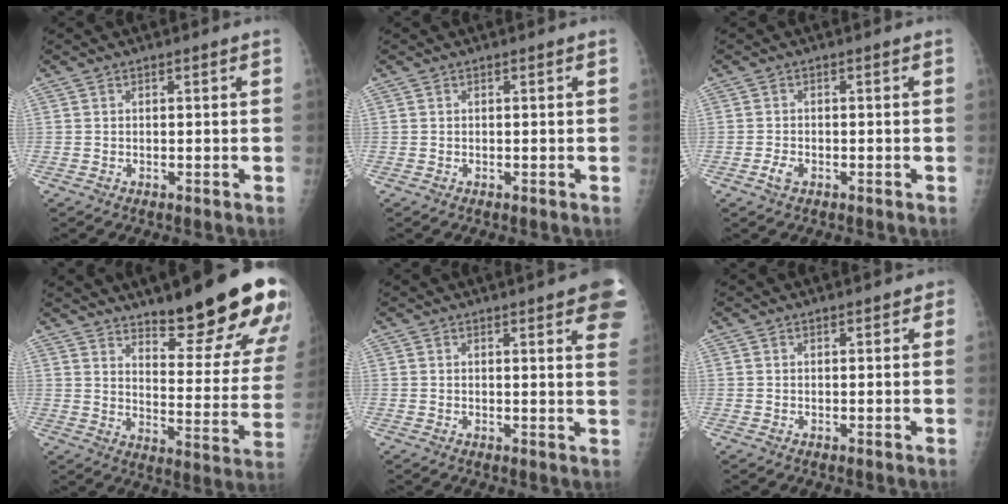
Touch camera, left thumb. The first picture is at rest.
{"total": 0.0}
{"total": 1.7, "force": [-0.8, 1.0, 1.1], "torque": [-0.028, 0.004, -0.015]}
{"total": 24.0, "force": [16.7, 5.9, 16.3], "torque": [-0.185, -0.103, 0.228]}
{"total": 10.7, "force": [6.0, 2.0, 8.6], "torque": [-0.083, -0.013, 0.059]}
{"total": 1.4, "force": [0.8, 0.7, 0.9], "torque": [-0.003, -0.001, 0.009]}